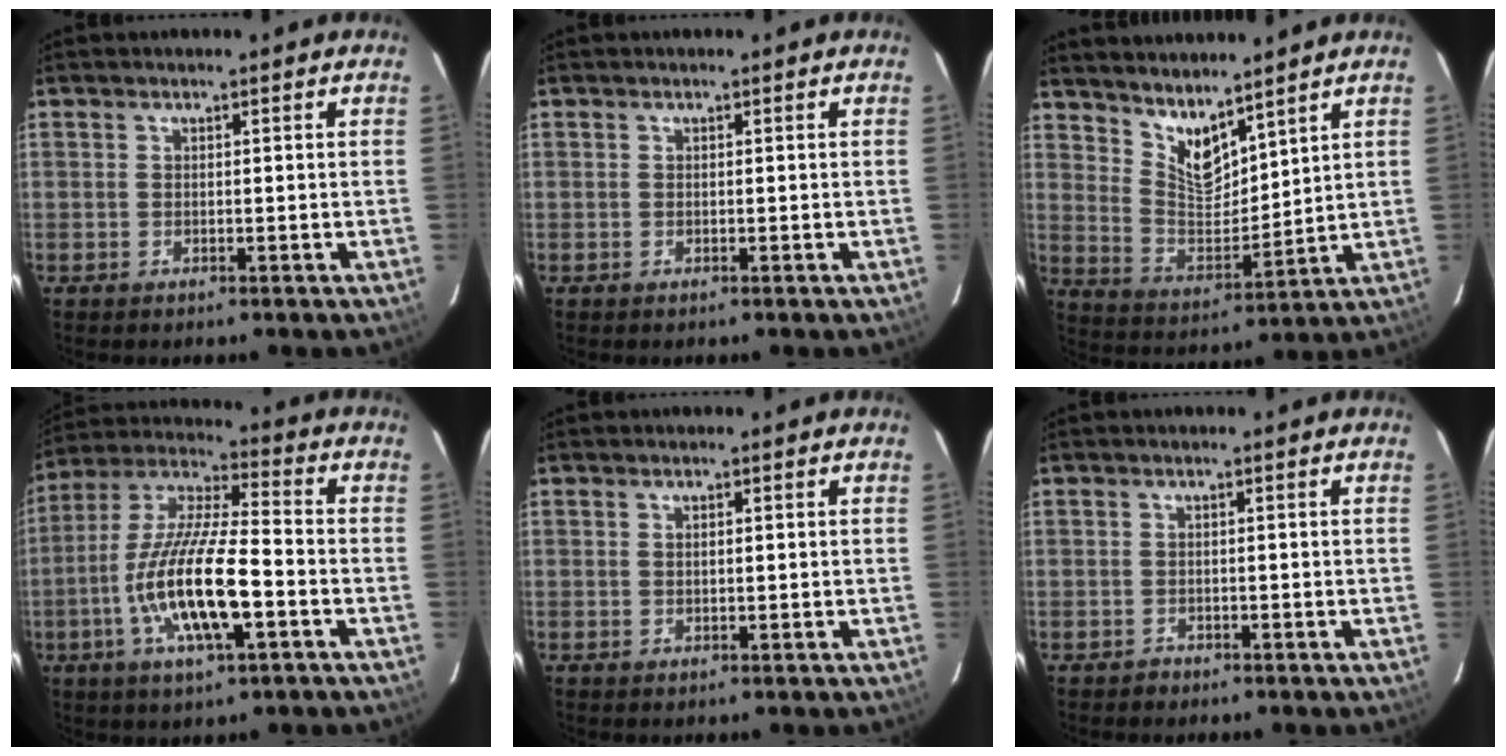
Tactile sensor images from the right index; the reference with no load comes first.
{"total": 0.0}
{"total": 9.6, "force": [7.7, 3.1, 4.8], "torque": [-0.086, -0.008, 0.152]}
{"total": 16.8, "force": [-5.1, 4.0, 15.5], "torque": [-0.309, -0.010, -0.099]}
{"total": 0.9, "force": [0.3, 0.4, 0.7], "torque": [-0.014, 0.002, 0.005]}
{"total": 0.9, "force": [-0.7, 0.6, -0.2], "torque": [0.002, 0.004, -0.010]}